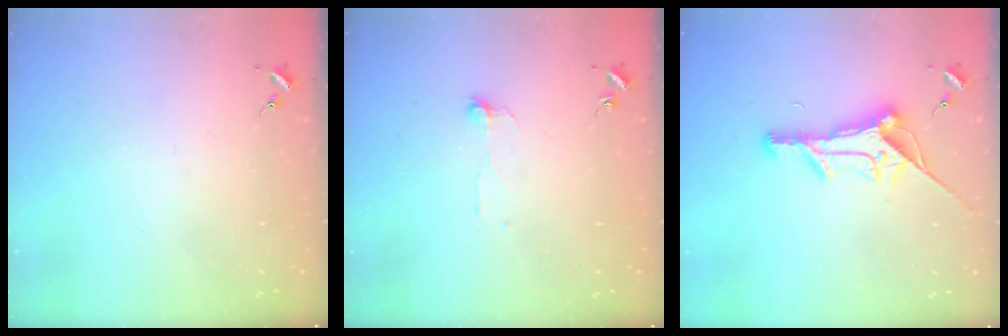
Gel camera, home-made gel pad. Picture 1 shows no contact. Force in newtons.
{"total": 4.1, "press": 4.1, "slide": 0.4}
{"total": 17.3, "press": 17.3, "slide": 0.7}